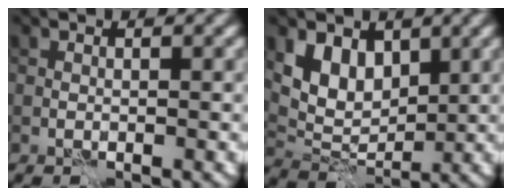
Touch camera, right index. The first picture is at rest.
{"total": 4.9, "force": [2.4, 3.2, 2.9], "torque": [-0.060, -0.012, 0.040]}